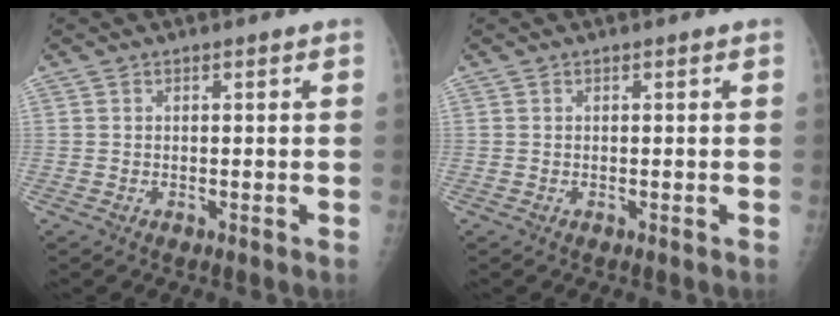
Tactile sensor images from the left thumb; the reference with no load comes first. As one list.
[{"total": 0.0}]